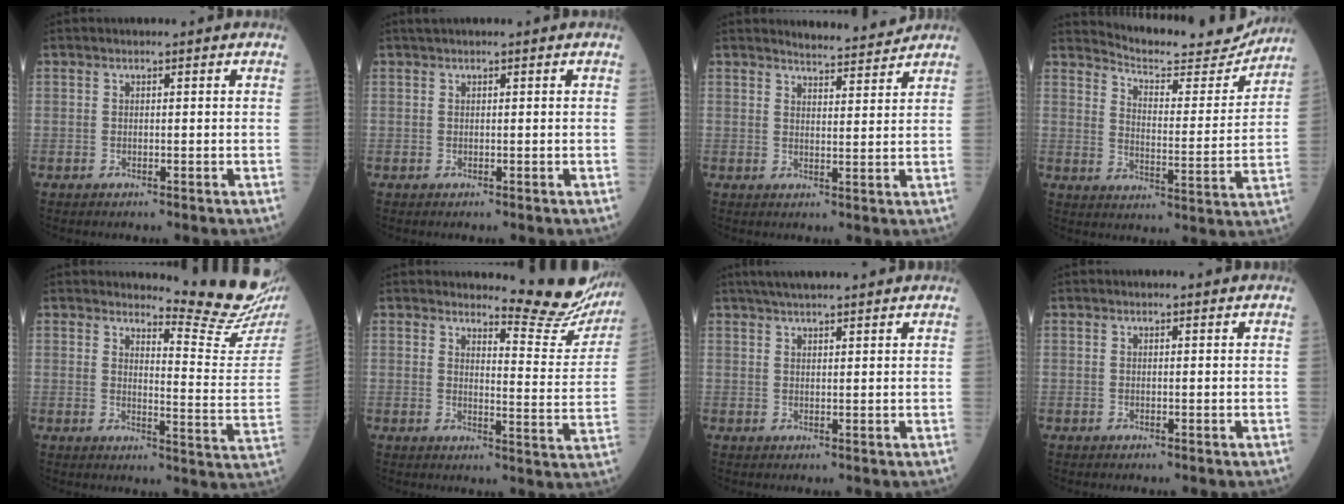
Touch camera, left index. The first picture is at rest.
{"total": 0.7, "force": [0.6, 0.0, 0.3], "torque": [-0.008, 0.015, 0.014]}
{"total": 5.0, "force": [5.0, -0.2, 0.3], "torque": [-0.015, -0.003, 0.066]}
{"total": 13.7, "force": [13.5, 1.7, 1.8], "torque": [-0.027, -0.034, 0.179]}
{"total": 12.7, "force": [12.2, -1.0, 3.3], "torque": [-0.040, -0.111, 0.134]}
{"total": 11.4, "force": [11.3, 0.8, 1.7], "torque": [-0.011, -0.084, 0.121]}
{"total": 7.8, "force": [6.7, 0.7, 4.0], "torque": [-0.061, 0.036, 0.100]}
{"total": 0.8, "force": [0.8, 0.1, 0.1], "torque": [-0.006, 0.003, 0.008]}